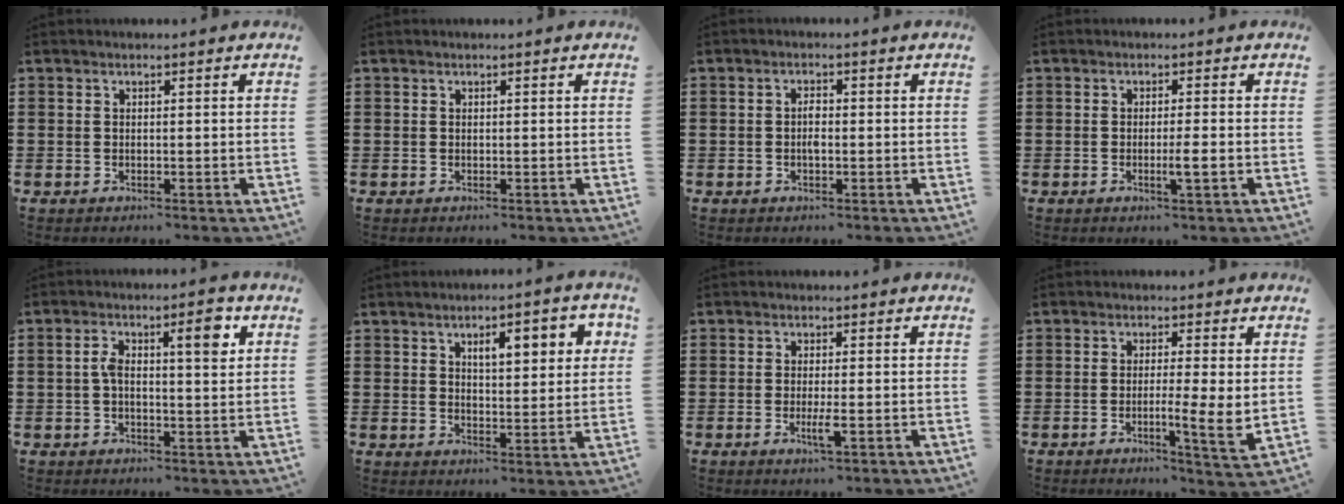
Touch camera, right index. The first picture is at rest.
{"total": 0.0}
{"total": 1.7, "force": [-0.3, 0.6, 1.6], "torque": [-0.030, 0.002, -0.007]}
{"total": 2.7, "force": [-0.8, -0.2, 2.5], "torque": [-0.041, -0.004, -0.017]}
{"total": 5.9, "force": [1.5, 1.9, 5.4], "torque": [-0.094, 0.004, 0.018]}
{"total": 5.7, "force": [2.4, 1.9, 4.8], "torque": [-0.076, -0.001, 0.034]}
{"total": 2.9, "force": [-1.1, 0.2, 2.7], "torque": [-0.054, -0.007, -0.021]}
{"total": 5.6, "force": [-0.6, 0.4, 5.5], "torque": [-0.089, -0.013, -0.011]}